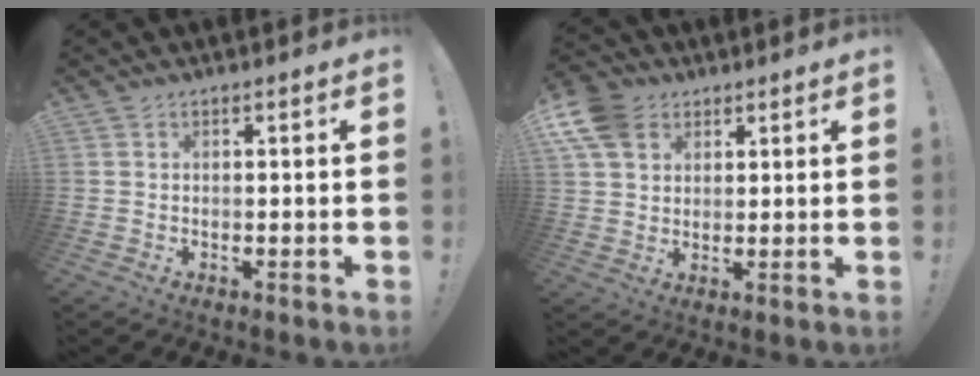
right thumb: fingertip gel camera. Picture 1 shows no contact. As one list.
[{"total": 10.2, "force": [4.8, 7.6, 4.7], "torque": [-0.080, -0.022, 0.097]}]